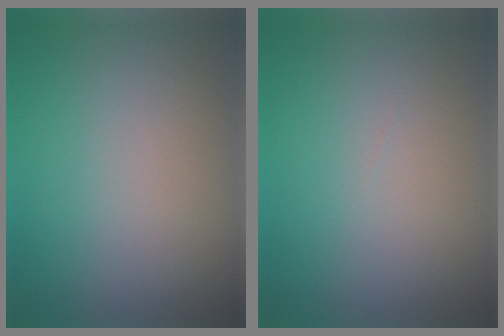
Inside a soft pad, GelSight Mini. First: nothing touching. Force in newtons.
{"total": 0.0}